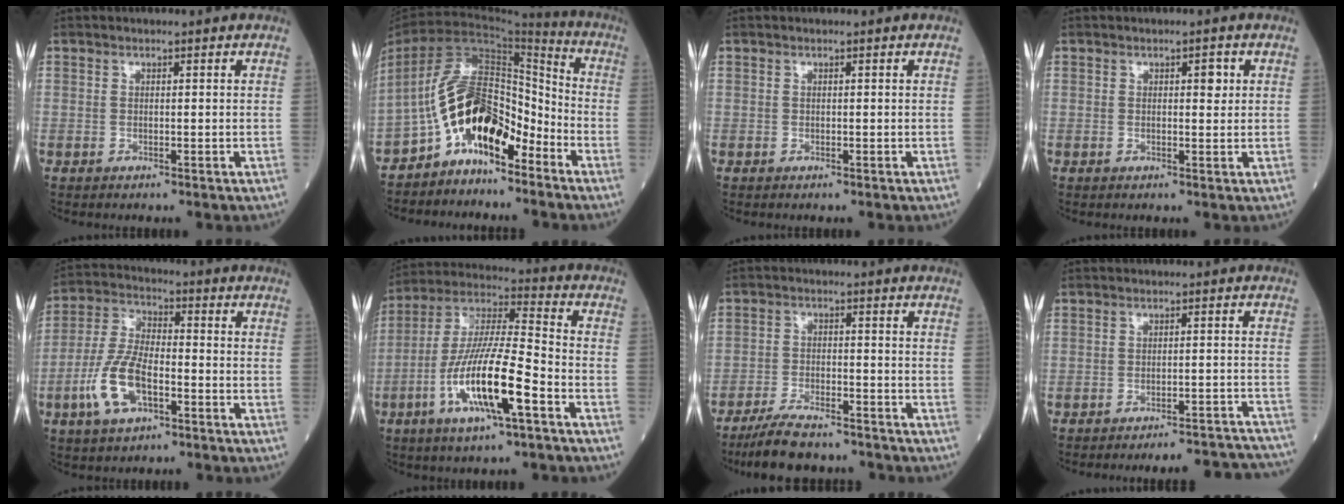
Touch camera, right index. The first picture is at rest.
{"total": 12.0, "force": [-6.8, 5.7, 8.1], "torque": [-0.162, 0.040, -0.125]}
{"total": 0.0}
{"total": 1.9, "force": [0.6, 0.7, 1.7], "torque": [-0.025, 0.003, 0.009]}
{"total": 10.2, "force": [-4.0, 4.1, 8.4], "torque": [-0.189, 0.004, -0.080]}
{"total": 15.9, "force": [-6.0, 2.0, 14.6], "torque": [-0.290, -0.009, -0.112]}
{"total": 9.2, "force": [-8.1, 1.7, 4.0], "torque": [-0.069, -0.020, -0.138]}
{"total": 14.7, "force": [-14.5, 0.0, 2.5], "torque": [-0.001, 0.009, -0.168]}